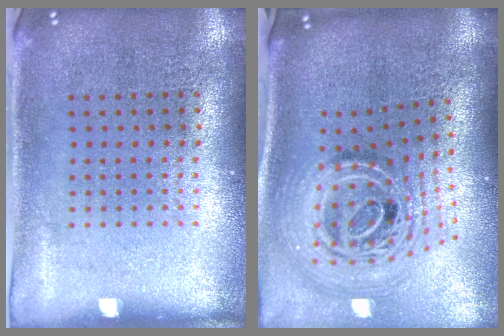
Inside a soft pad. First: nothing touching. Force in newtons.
{"total": 3.0, "press": 2.1, "slide": 2.3}